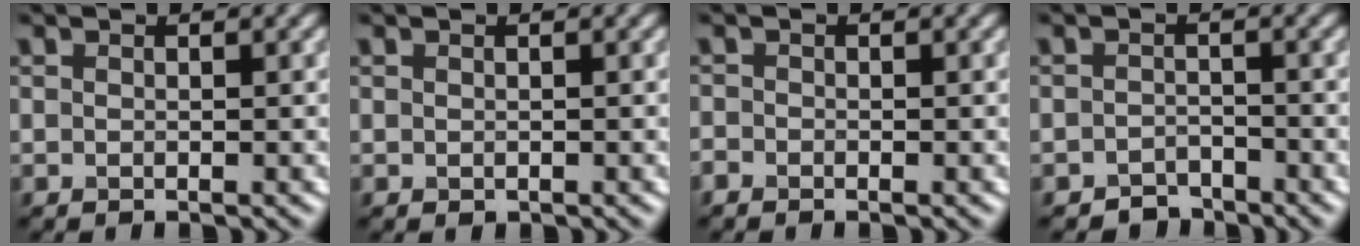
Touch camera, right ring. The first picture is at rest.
{"total": 0.0}
{"total": 0.7, "force": [-0.6, 0.3, 0.1], "torque": [0.002, -0.003, -0.014]}
{"total": 1.9, "force": [-1.7, 0.9, 0.1], "torque": [0.005, 0.006, -0.033]}